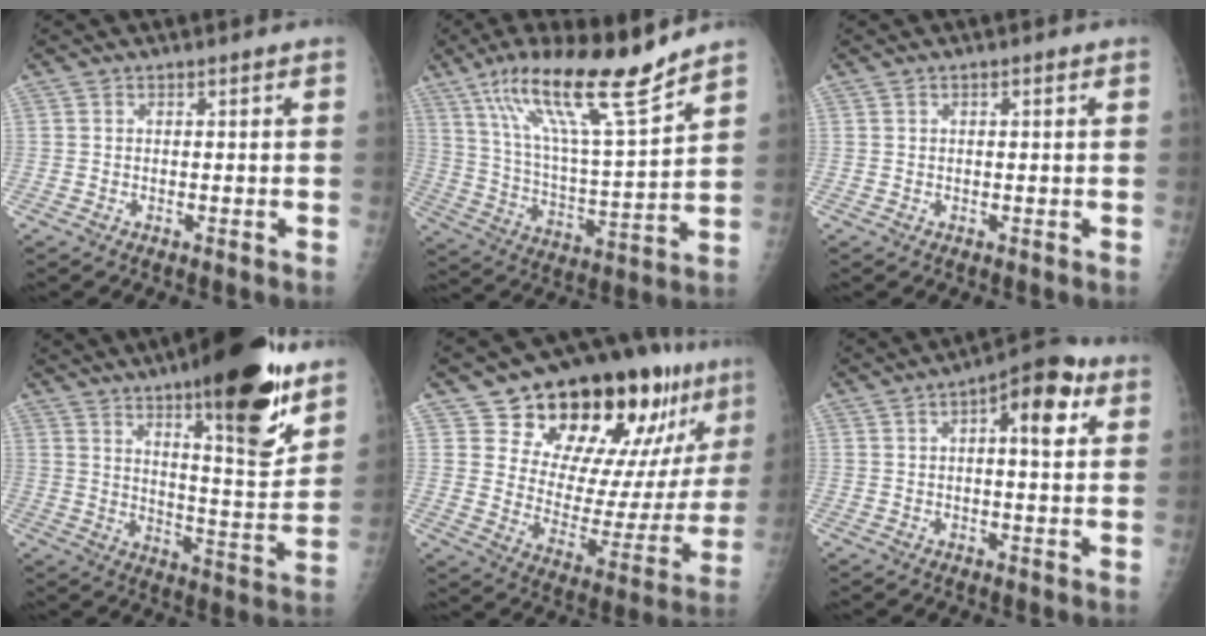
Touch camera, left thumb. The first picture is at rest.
{"total": 19.7, "force": [13.8, 2.5, 13.9], "torque": [-0.226, -0.064, 0.244]}
{"total": 0.8, "force": [0.3, 0.3, 0.7], "torque": [-0.010, 0.003, 0.003]}
{"total": 22.0, "force": [13.6, 5.4, 16.4], "torque": [-0.208, -0.076, 0.205]}
{"total": 25.9, "force": [16.4, 11.4, 16.5], "torque": [-0.196, -0.066, 0.247]}
{"total": 10.4, "force": [3.5, 4.1, 8.9], "torque": [-0.106, 0.012, 0.042]}